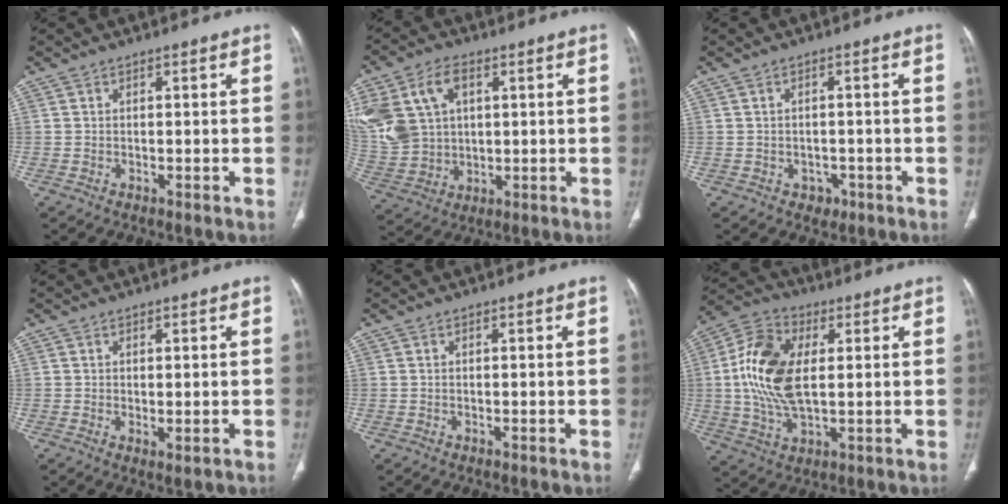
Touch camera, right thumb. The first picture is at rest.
{"total": 15.7, "force": [4.6, 11.3, 9.9], "torque": [-0.214, 0.006, 0.105]}
{"total": 2.5, "force": [-1.2, 2.0, 0.9], "torque": [-0.002, 0.007, -0.012]}
{"total": 1.5, "force": [-0.1, 0.6, 1.4], "torque": [-0.028, -0.009, 0.004]}
{"total": 0.0}
{"total": 15.3, "force": [1.9, 8.4, 12.6], "torque": [-0.254, 0.006, 0.033]}